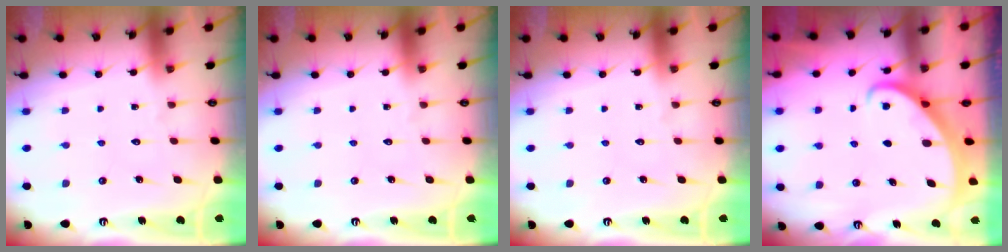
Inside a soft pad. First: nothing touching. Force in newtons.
{"total": 0.0}
{"total": 0.0}
{"total": 2.0, "press": 2.0, "slide": 0.2}